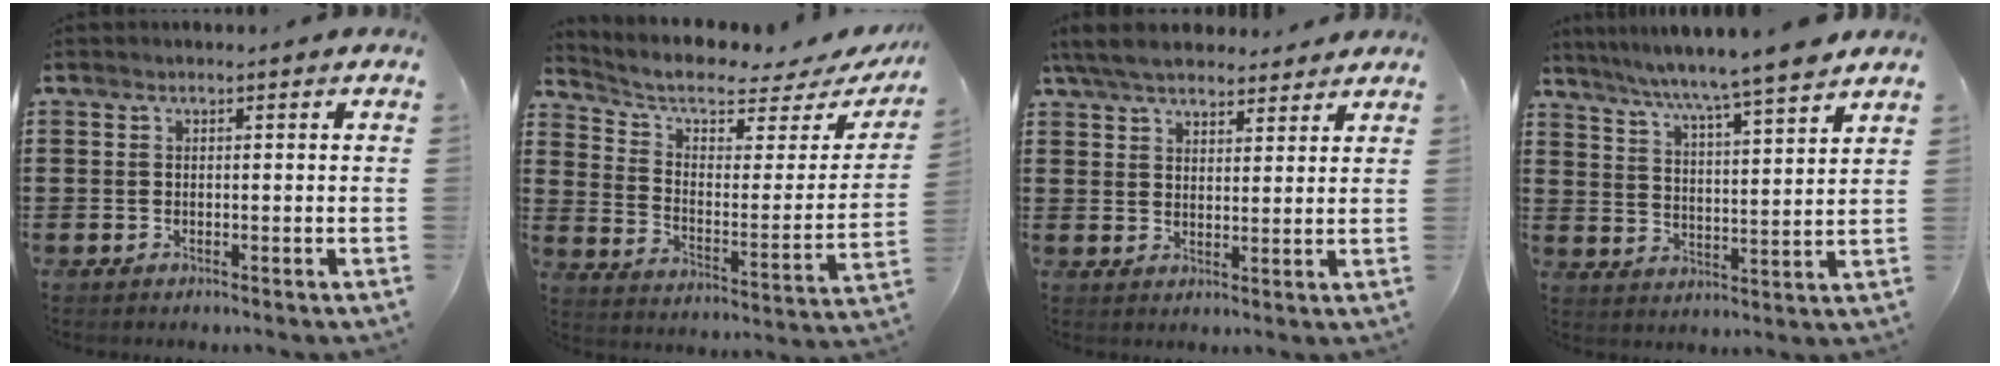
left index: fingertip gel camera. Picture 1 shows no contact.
{"total": 6.0, "force": [4.9, 1.6, 3.1], "torque": [-0.088, -0.035, 0.080]}
{"total": 6.2, "force": [5.6, 1.7, 2.2], "torque": [-0.061, -0.009, 0.105]}
{"total": 6.3, "force": [5.6, -1.1, 2.5], "torque": [-0.074, -0.045, 0.090]}